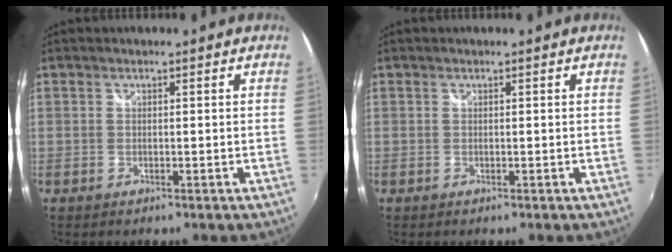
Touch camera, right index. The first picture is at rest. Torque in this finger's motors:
{"motor_torque": [0.14, 0.22, -0.02, 0.01]}